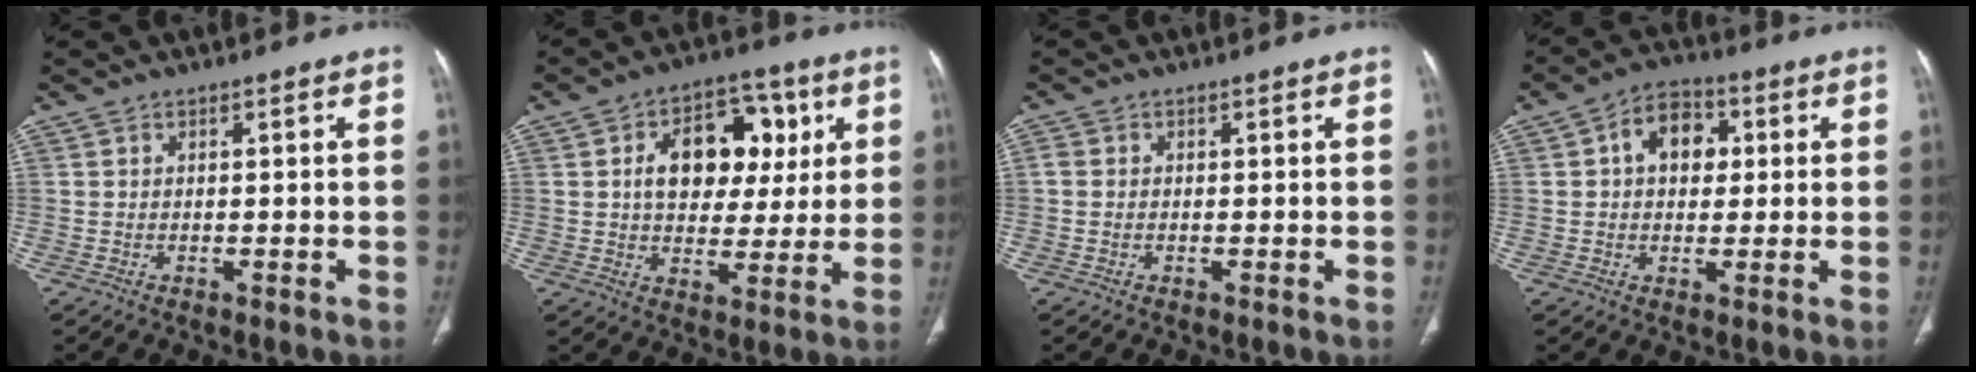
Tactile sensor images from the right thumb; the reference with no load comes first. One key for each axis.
{"total": 15.3, "fx": 3.8, "fy": 10.5, "fz": 10.4, "tx": -0.106, "ty": 0.007, "tz": 0.057}
{"total": 1.2, "fx": -0.1, "fy": 1.0, "fz": 0.7, "tx": -0.012, "ty": 0.001, "tz": -0.002}
{"total": 8.7, "fx": 1.8, "fy": 6.3, "fz": 5.7, "tx": -0.058, "ty": 0.012, "tz": 0.020}